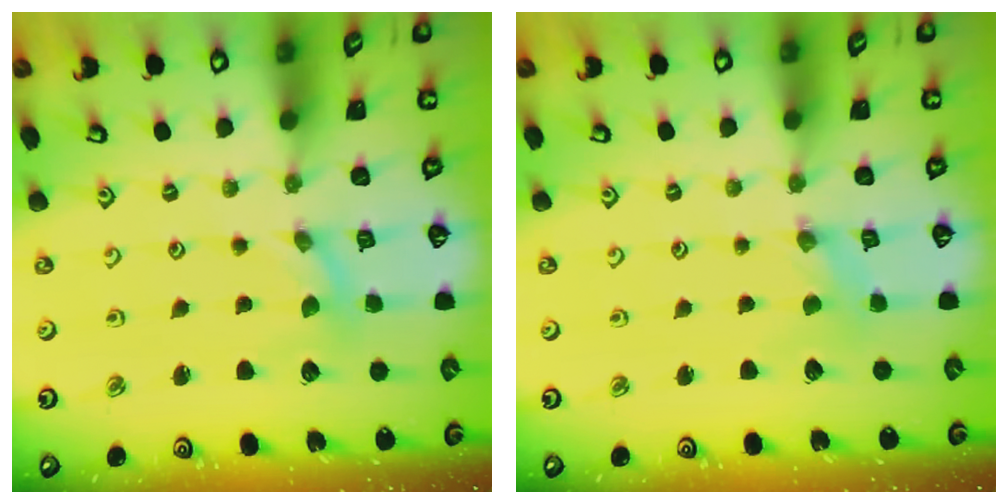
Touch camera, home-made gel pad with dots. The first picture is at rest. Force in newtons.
{"total": 0.0}